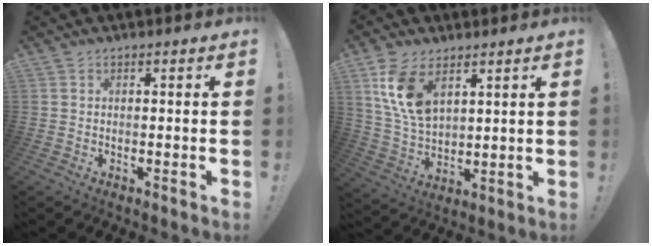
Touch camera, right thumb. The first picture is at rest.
{"total": 12.6, "force": [6.4, 7.2, 8.1], "torque": [-0.166, -0.024, 0.120]}